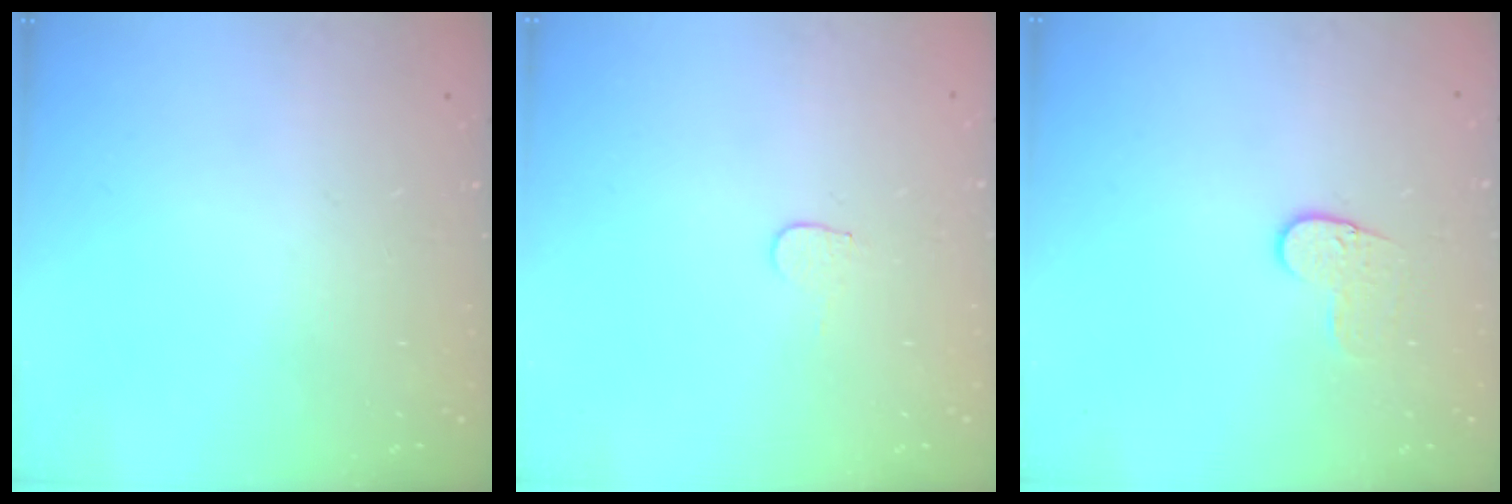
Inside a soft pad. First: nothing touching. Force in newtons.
{"total": 4.9, "press": 4.9, "slide": 0.3}
{"total": 5.8, "press": 5.7, "slide": 0.4}